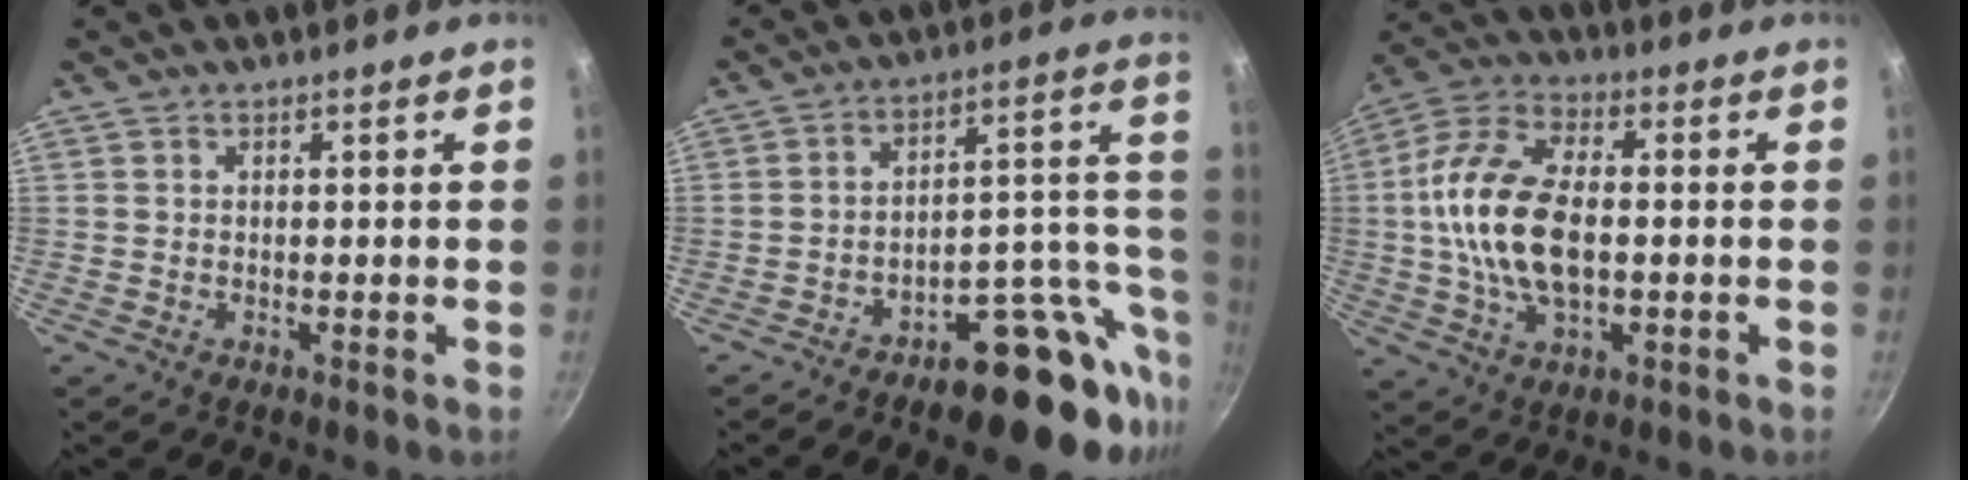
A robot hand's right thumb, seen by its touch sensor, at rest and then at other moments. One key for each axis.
{"total": 17.6, "fx": -8.6, "fy": 8.1, "fz": 13.1, "tx": -0.111, "ty": 0.064, "tz": -0.124}
{"total": 16.5, "fx": -0.5, "fy": 9.3, "fz": 13.7, "tx": -0.256, "ty": 0.024, "tz": -0.020}